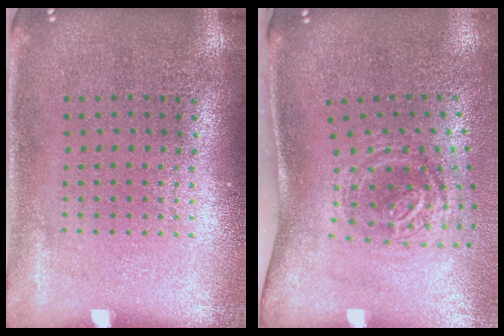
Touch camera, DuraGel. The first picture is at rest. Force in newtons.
{"total": 1.8, "press": 1.2, "slide": 1.4}